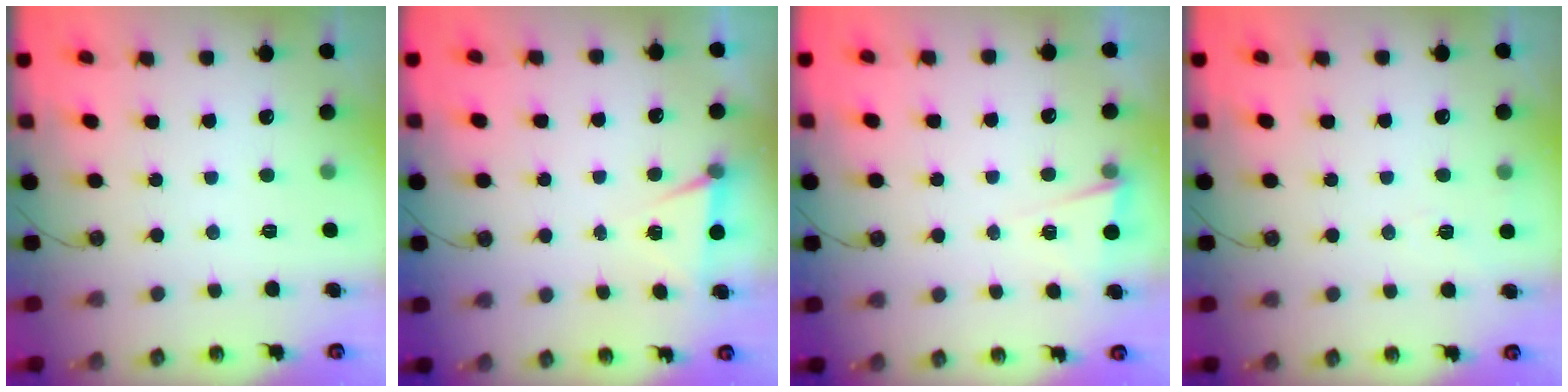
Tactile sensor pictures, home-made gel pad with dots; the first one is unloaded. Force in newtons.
{"total": 4.7, "press": 1.3, "slide": 4.5}
{"total": 2.9, "press": 2.6, "slide": 1.3}
{"total": 5.1, "press": 4.9, "slide": 1.4}